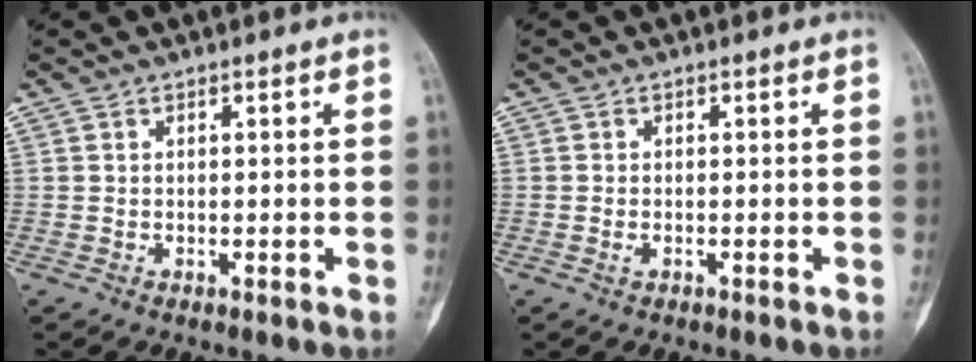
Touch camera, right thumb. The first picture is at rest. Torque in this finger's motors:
{"motor_torque": [-0.42, -0.11, -0.02, 0.13, 0.07]}